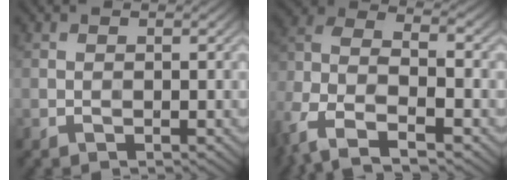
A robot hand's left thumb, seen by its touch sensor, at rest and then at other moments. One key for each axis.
{"total": 10.1, "fx": -5.8, "fy": 4.5, "fz": 6.9, "tx": -0.156, "ty": -0.010, "tz": -0.127}